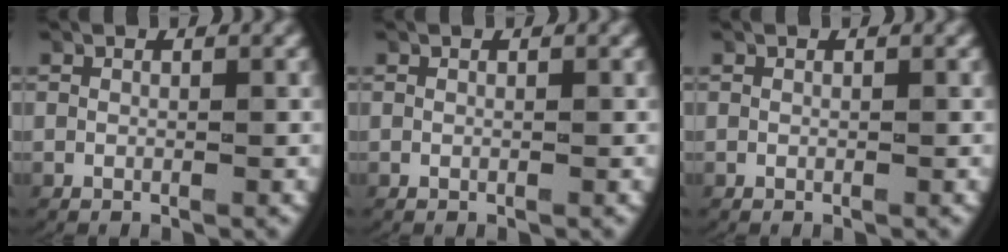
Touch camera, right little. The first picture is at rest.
{"total": 0.0}
{"total": 0.0}